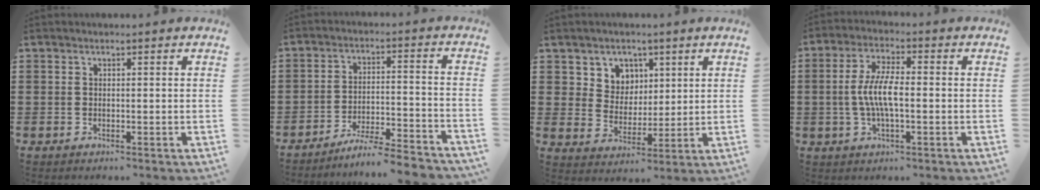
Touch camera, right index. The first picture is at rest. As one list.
[{"total": 6.4, "force": [-6.0, -0.4, 2.2], "torque": [-0.040, -0.007, -0.118]}, {"total": 5.5, "force": [3.0, 4.6, 0.2], "torque": [-0.037, 0.005, 0.055]}, {"total": 6.5, "force": [-0.8, 1.8, 6.2], "torque": [-0.137, -0.003, -0.025]}]